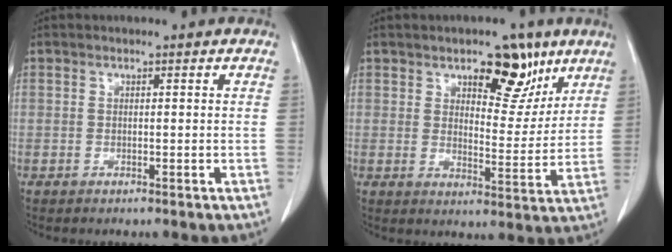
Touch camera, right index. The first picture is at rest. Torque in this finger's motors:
{"motor_torque": [0.26, 0.25, 0.12, 0.05]}